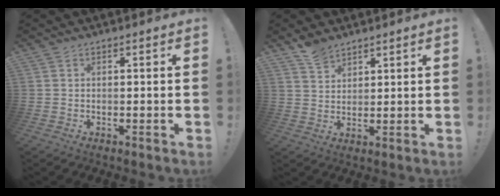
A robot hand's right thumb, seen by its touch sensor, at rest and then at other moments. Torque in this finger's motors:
{"motor_torque": [-0.51, 0.42, 0.08, -0.09, 0.06]}